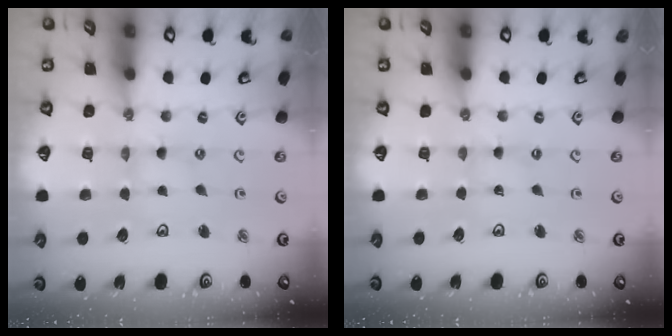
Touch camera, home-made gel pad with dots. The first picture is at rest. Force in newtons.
{"total": 0.0}